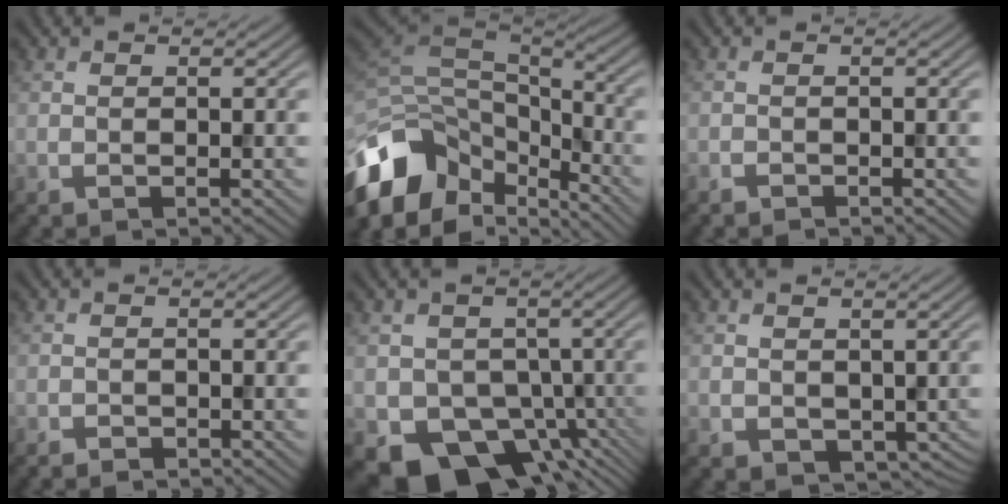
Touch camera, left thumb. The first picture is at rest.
{"total": 13.0, "force": [-6.2, 8.2, 7.8], "torque": [-0.217, -0.017, -0.100]}
{"total": 0.6, "force": [-0.5, 0.0, -0.1], "torque": [0.009, -0.002, -0.009]}
{"total": 0.8, "force": [-0.8, 0.0, -0.3], "torque": [0.013, -0.001, -0.014]}
{"total": 8.8, "force": [-3.4, 7.2, 3.8], "torque": [-0.055, -0.040, -0.049]}
{"total": 2.0, "force": [0.2, 1.7, 0.8], "torque": [-0.014, -0.016, 0.017]}